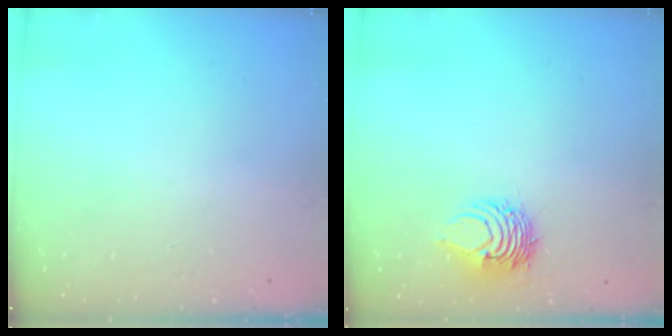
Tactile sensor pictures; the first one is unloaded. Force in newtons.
{"total": 7.8, "press": 7.7, "slide": 1.1}